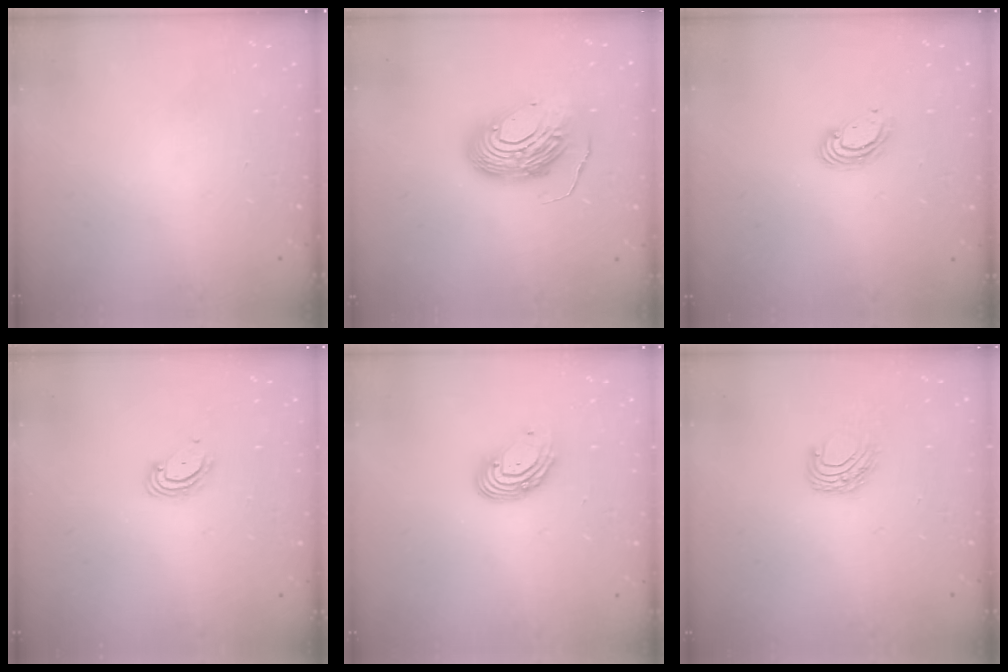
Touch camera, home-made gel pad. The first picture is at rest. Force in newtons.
{"total": 13.1, "press": 13.1, "slide": 1.3}
{"total": 3.3, "press": 3.3, "slide": 0.2}
{"total": 4.5, "press": 4.5, "slide": 0.3}
{"total": 8.3, "press": 8.2, "slide": 0.7}
{"total": 6.7, "press": 6.7, "slide": 0.5}